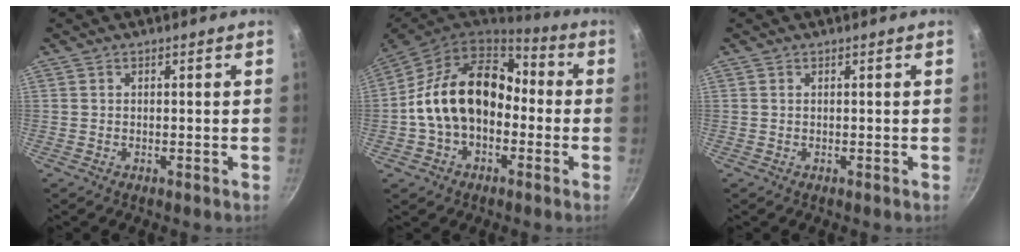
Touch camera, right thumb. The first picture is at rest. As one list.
[{"total": 17.7, "force": [-1.1, 12.6, 12.4], "torque": [-0.185, 0.052, -0.029]}, {"total": 0.0}]